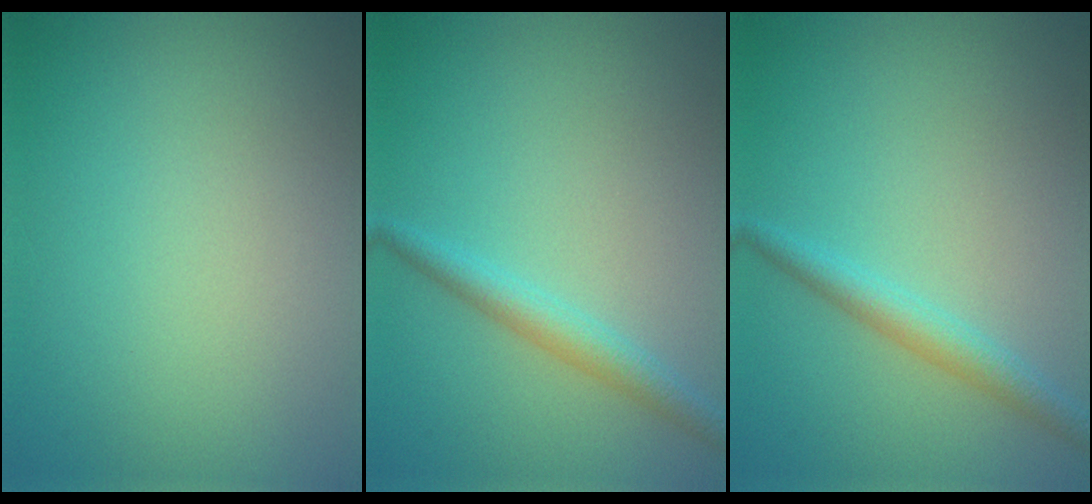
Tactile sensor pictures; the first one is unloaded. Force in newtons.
{"total": 2.3, "press": 2.3, "slide": 0.1}
{"total": 2.3, "press": 2.3, "slide": 0.1}